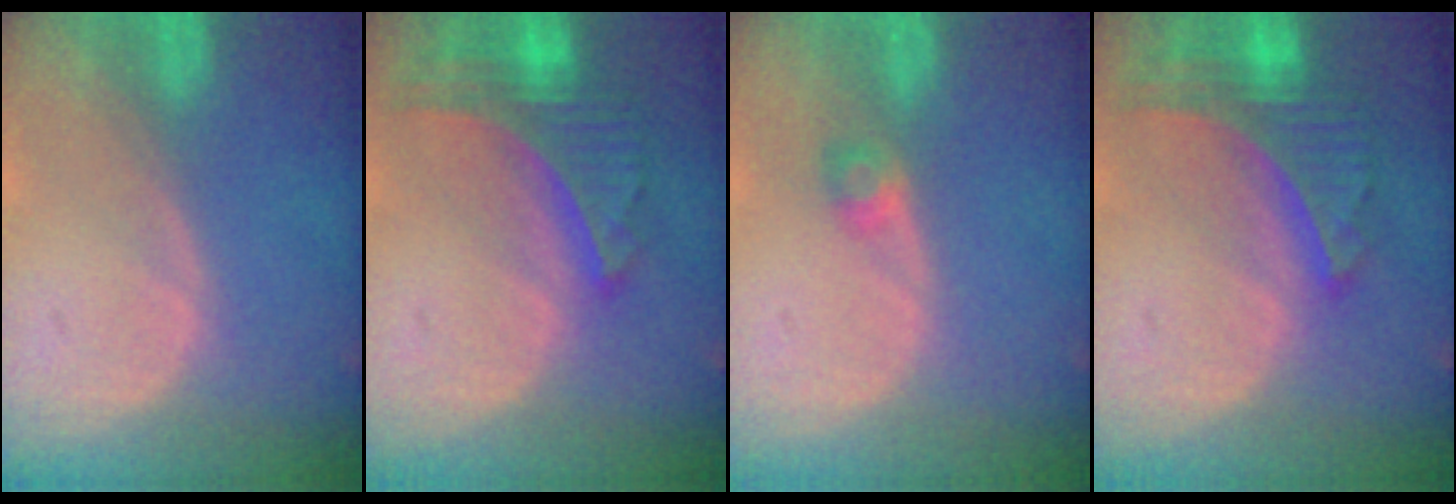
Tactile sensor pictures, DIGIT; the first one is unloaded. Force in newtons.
{"total": 7.8, "press": 6.9, "slide": 3.6}
{"total": 2.0, "press": 1.7, "slide": 1.1}
{"total": 7.8, "press": 6.9, "slide": 3.6}